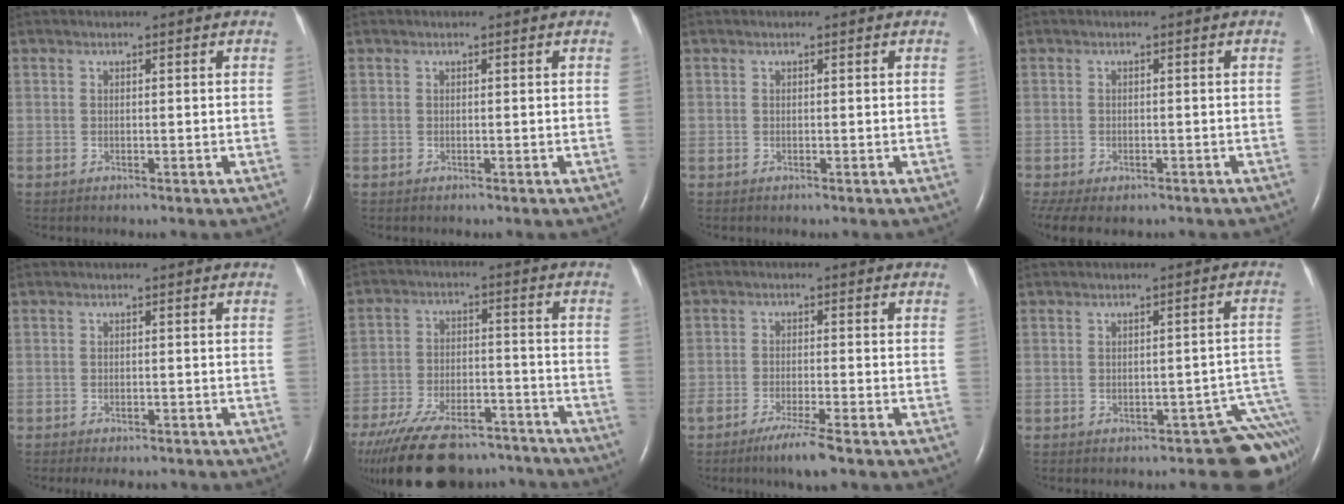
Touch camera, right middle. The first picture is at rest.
{"total": 0.0}
{"total": 0.0}
{"total": 8.4, "force": [-5.5, 4.5, 4.4], "torque": [-0.105, -0.010, -0.075]}
{"total": 6.2, "force": [-5.4, 2.0, 2.4], "torque": [-0.029, -0.005, -0.063]}
{"total": 23.9, "force": [-19.7, 8.3, 10.7], "torque": [-0.225, -0.024, -0.292]}
{"total": 5.2, "force": [-3.6, -0.2, 3.7], "torque": [-0.072, -0.014, -0.066]}
{"total": 5.8, "force": [-4.8, 1.8, 2.7], "torque": [-0.001, 0.037, -0.053]}